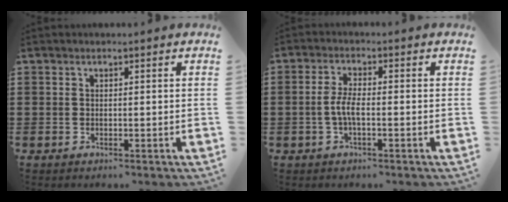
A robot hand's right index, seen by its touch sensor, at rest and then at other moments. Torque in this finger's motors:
{"motor_torque": [0.54, 0.44, 0.47, 0.13]}